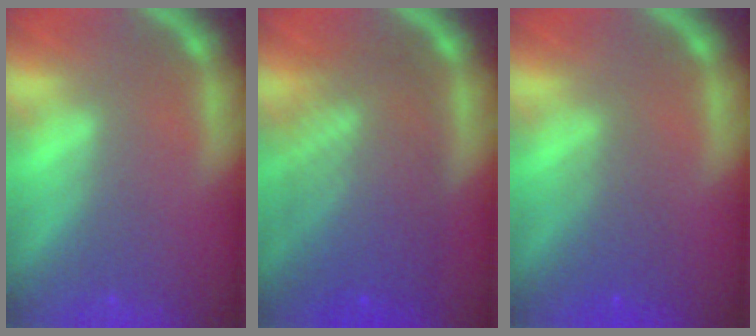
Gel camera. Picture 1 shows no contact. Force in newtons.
{"total": 9.0}
{"total": 2.5}